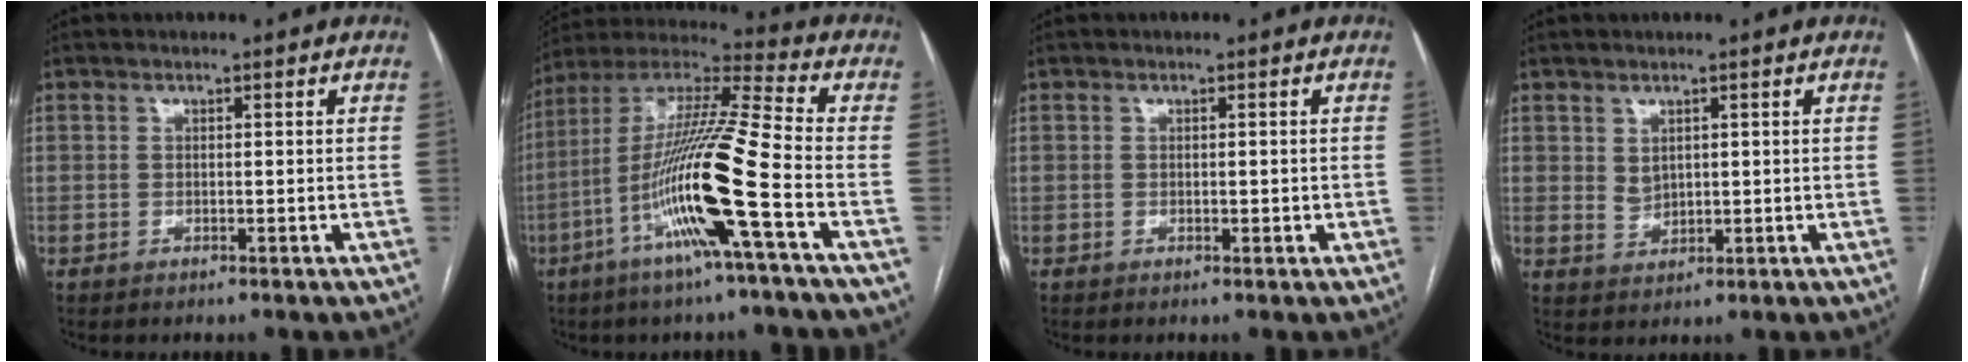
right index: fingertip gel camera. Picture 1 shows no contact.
{"total": 18.0, "force": [-6.2, -1.1, 16.9], "torque": [-0.332, -0.007, -0.124]}
{"total": 0.8, "force": [-0.2, 0.4, 0.7], "torque": [-0.011, 0.000, 0.001]}
{"total": 2.4, "force": [0.9, 1.7, 1.4], "torque": [-0.029, 0.000, 0.027]}